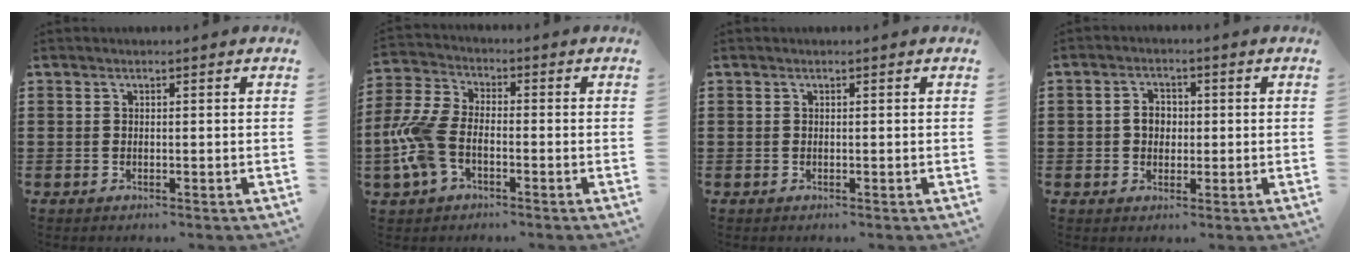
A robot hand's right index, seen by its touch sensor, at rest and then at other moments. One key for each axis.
{"total": 7.8, "fx": -2.5, "fy": 4.5, "fz": 5.8, "tx": -0.164, "ty": -0.005, "tz": -0.056}
{"total": 0.0}
{"total": 2.7, "fx": 0.0, "fy": 2.1, "fz": 1.7, "tx": -0.038, "ty": 0.009, "tz": -0.002}